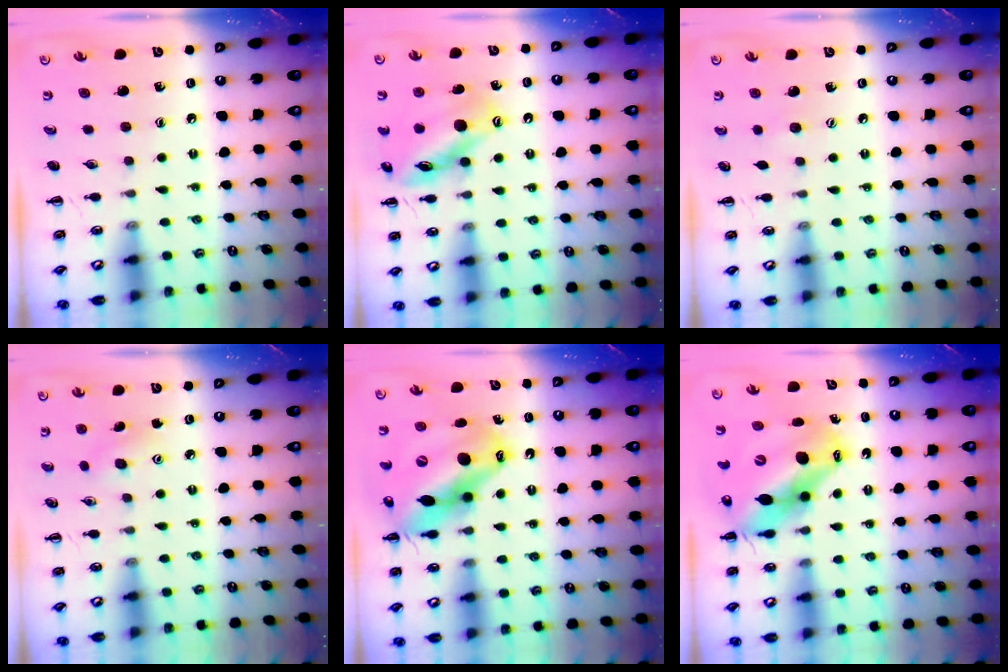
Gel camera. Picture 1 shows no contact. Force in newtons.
{"total": 15.7, "press": 15.7, "slide": 1.0}
{"total": 3.5, "press": 3.5, "slide": 0.7}
{"total": 3.9, "press": 3.7, "slide": 1.0}
{"total": 18.4, "press": 17.6, "slide": 5.3}
{"total": 14.8, "press": 14.3, "slide": 3.9}